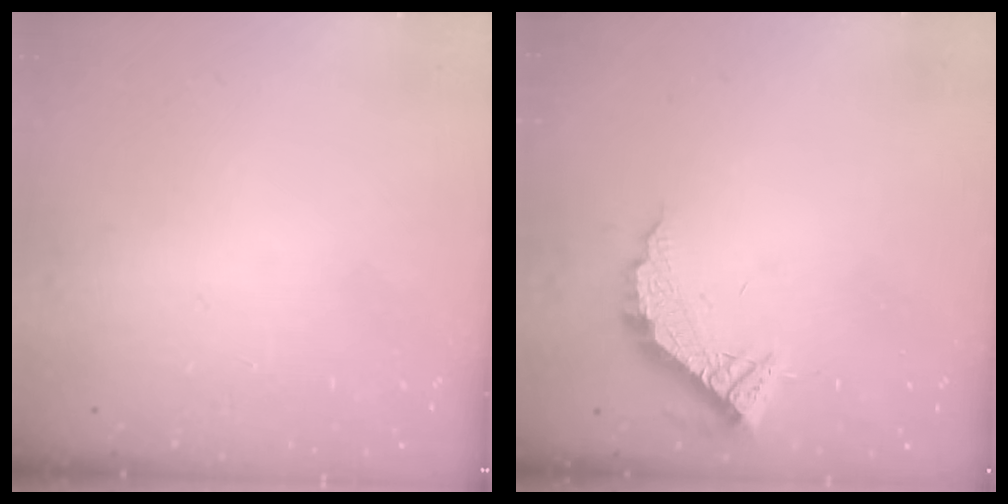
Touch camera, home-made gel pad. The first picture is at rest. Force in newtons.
{"total": 11.5, "press": 11.5, "slide": 0.6}